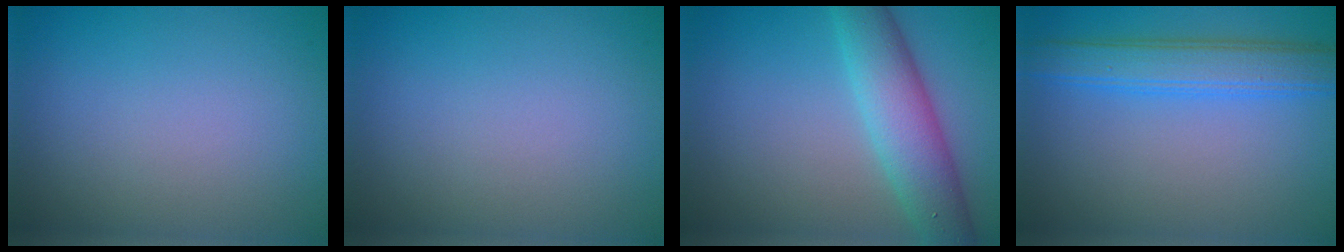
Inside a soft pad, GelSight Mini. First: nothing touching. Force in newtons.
{"total": 0.0}
{"total": 5.7, "press": 5.7, "slide": 0.0}
{"total": 4.5, "press": 4.5, "slide": 0.2}